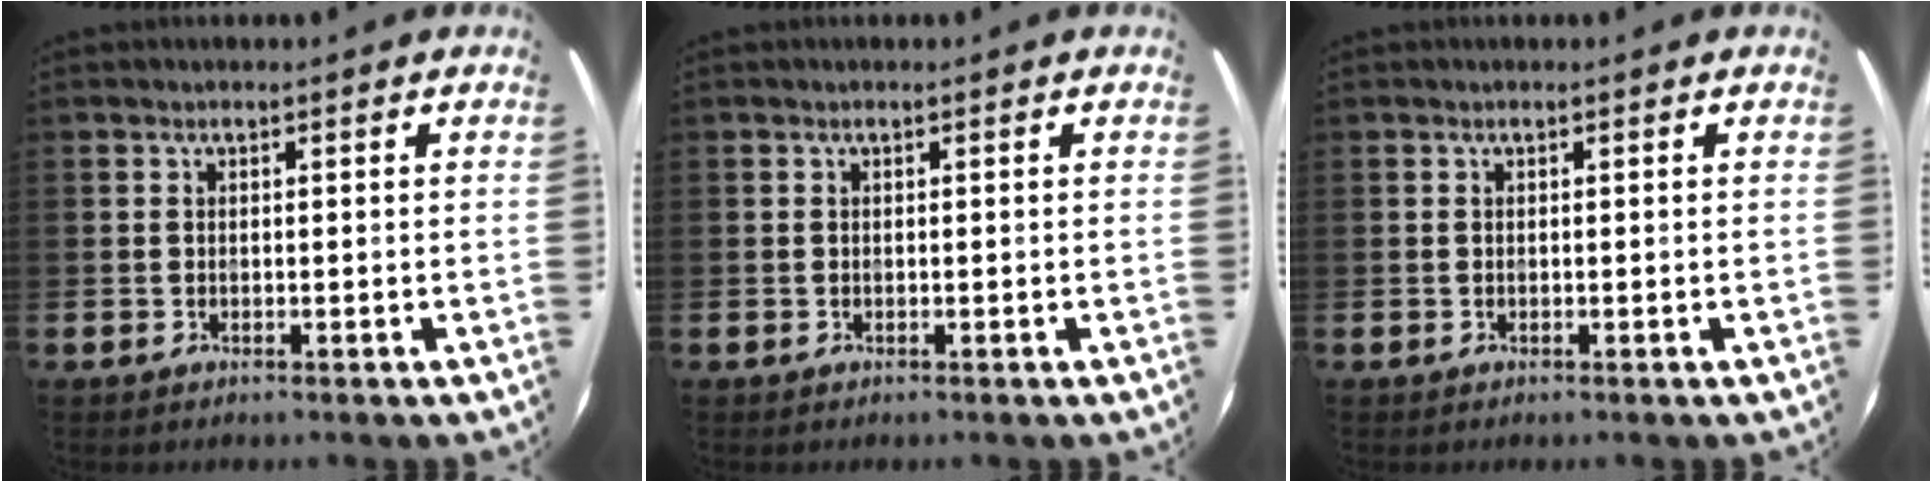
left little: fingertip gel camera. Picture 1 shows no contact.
{"total": 0.0}
{"total": 0.0}